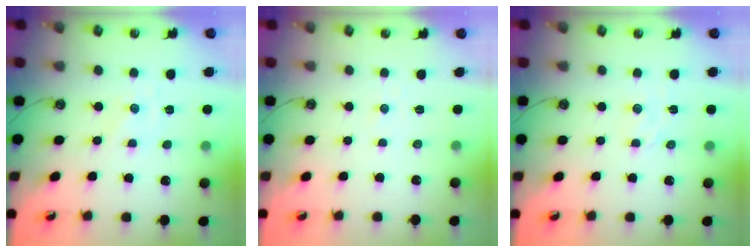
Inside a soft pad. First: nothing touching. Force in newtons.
{"total": 2.2, "press": 2.1, "slide": 0.3}
{"total": 2.0, "press": 2.0, "slide": 0.3}